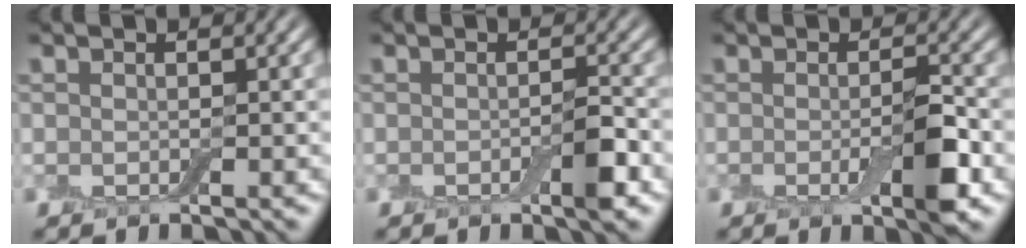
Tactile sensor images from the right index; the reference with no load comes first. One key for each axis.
{"total": 2.0, "fx": -0.7, "fy": 0.4, "fz": 1.8, "tx": -0.026, "ty": -0.001, "tz": -0.013}
{"total": 3.6, "fx": -0.8, "fy": 0.8, "fz": 3.4, "tx": -0.057, "ty": -0.007, "tz": -0.013}